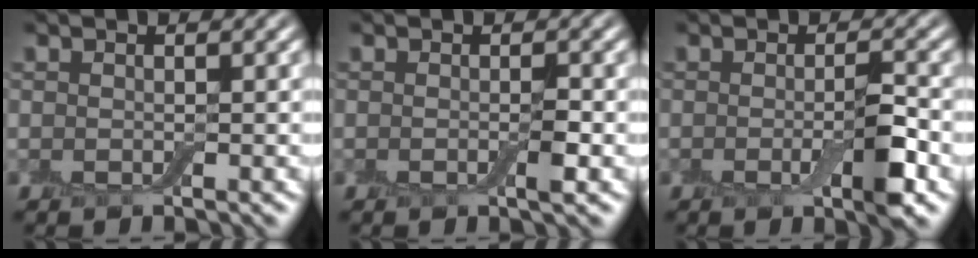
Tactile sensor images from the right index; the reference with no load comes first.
{"total": 1.2, "force": [-0.3, 0.1, 1.2], "torque": [-0.018, -0.001, -0.006]}
{"total": 3.3, "force": [-0.7, 0.6, 3.1], "torque": [-0.051, -0.006, -0.013]}